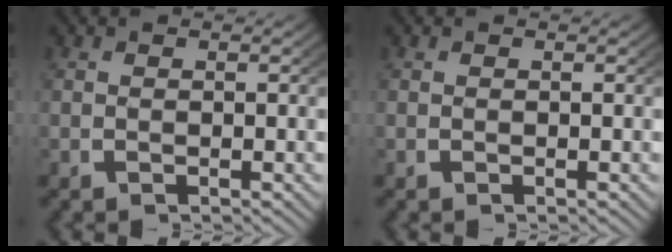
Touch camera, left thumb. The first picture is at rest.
{"total": 0.0}